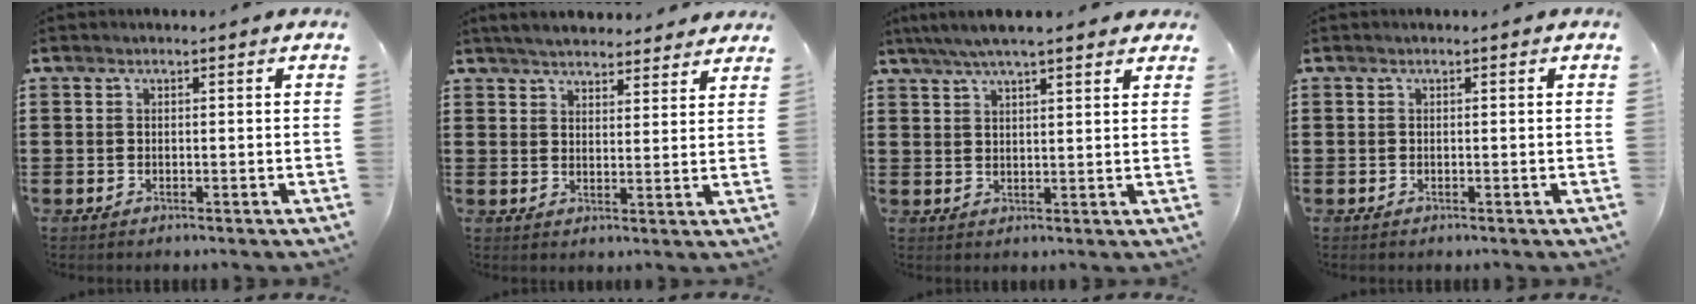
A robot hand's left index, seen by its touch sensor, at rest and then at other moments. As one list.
[{"total": 4.2, "force": [4.1, 0.6, 0.8], "torque": [-0.029, -0.011, 0.076]}, {"total": 5.1, "force": [4.1, 0.5, 3.0], "torque": [-0.067, -0.004, 0.072]}, {"total": 0.0}]